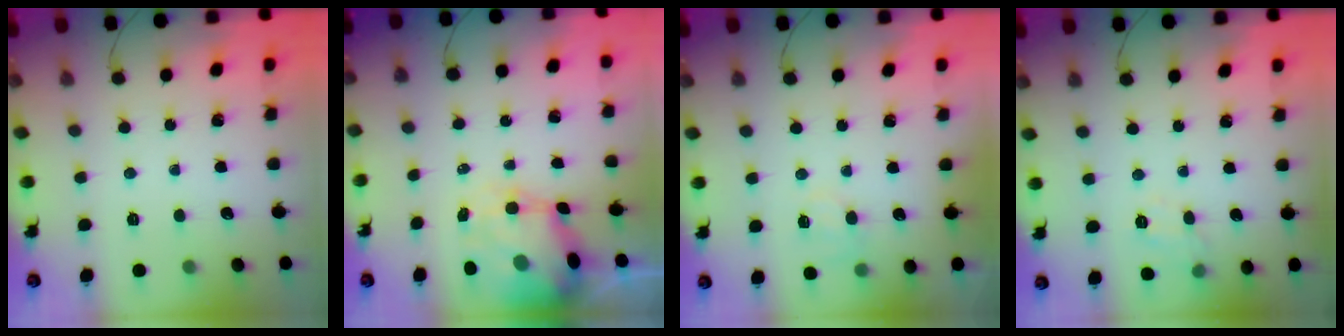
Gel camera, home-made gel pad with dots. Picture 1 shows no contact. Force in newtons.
{"total": 8.5, "press": 8.2, "slide": 2.4}
{"total": 5.0, "press": 4.9, "slide": 1.2}
{"total": 7.8, "press": 7.8, "slide": 0.9}